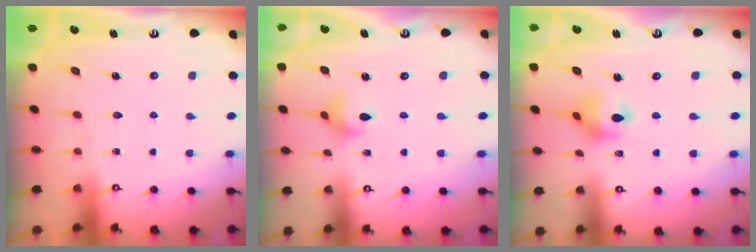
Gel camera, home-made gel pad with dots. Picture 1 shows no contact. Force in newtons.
{"total": 4.1, "press": 4.1, "slide": 0.1}
{"total": 8.3, "press": 8.2, "slide": 0.9}